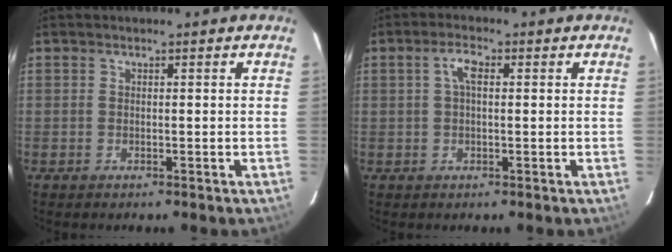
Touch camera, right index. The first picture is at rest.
{"total": 3.1, "force": [0.7, 1.2, 2.7], "torque": [-0.056, 0.011, 0.012]}